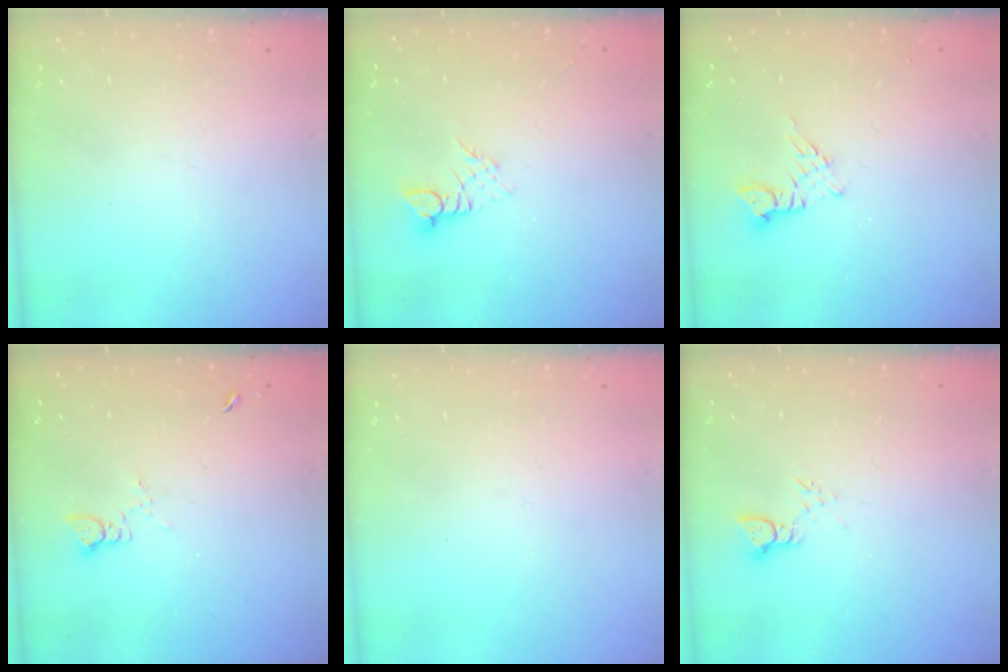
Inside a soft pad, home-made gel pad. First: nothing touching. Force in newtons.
{"total": 2.6, "press": 2.6, "slide": 0.3}
{"total": 3.6, "press": 3.5, "slide": 0.4}
{"total": 1.7, "press": 1.7, "slide": 0.2}
{"total": 0.0}
{"total": 2.2, "press": 2.2, "slide": 0.1}